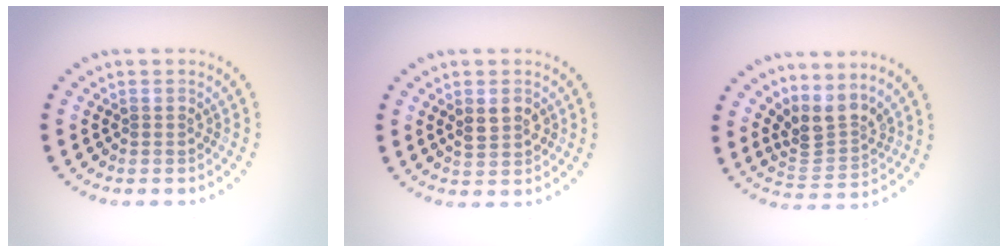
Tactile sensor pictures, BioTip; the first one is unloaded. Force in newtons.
{"total": 2.1, "press": 2.1, "slide": 0.2}
{"total": 3.3, "press": 2.3, "slide": 2.3}